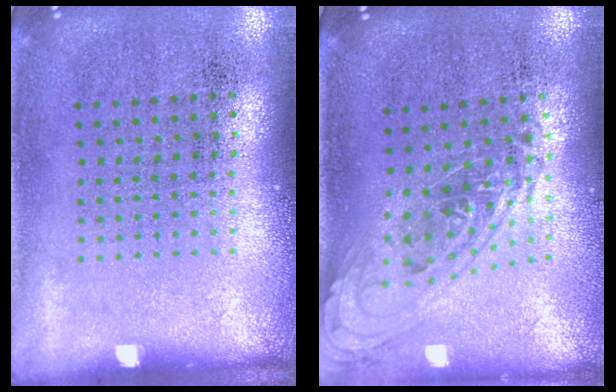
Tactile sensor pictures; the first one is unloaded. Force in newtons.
{"total": 1.1, "press": 1.0, "slide": 0.4}